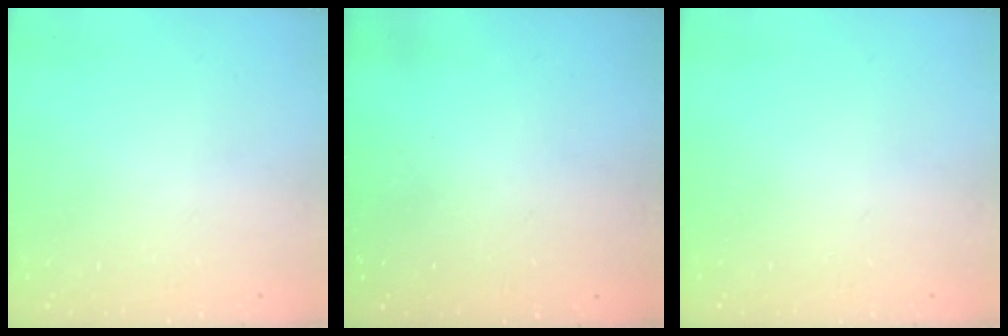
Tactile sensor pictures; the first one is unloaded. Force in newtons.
{"total": 3.2, "press": 3.2, "slide": 0.1}
{"total": 0.0}